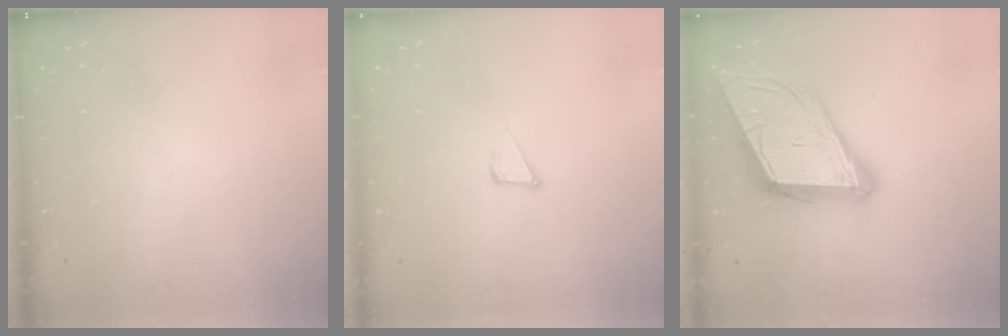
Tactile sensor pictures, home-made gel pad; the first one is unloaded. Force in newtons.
{"total": 4.3, "press": 4.3, "slide": 0.1}
{"total": 18.1, "press": 17.5, "slide": 4.3}